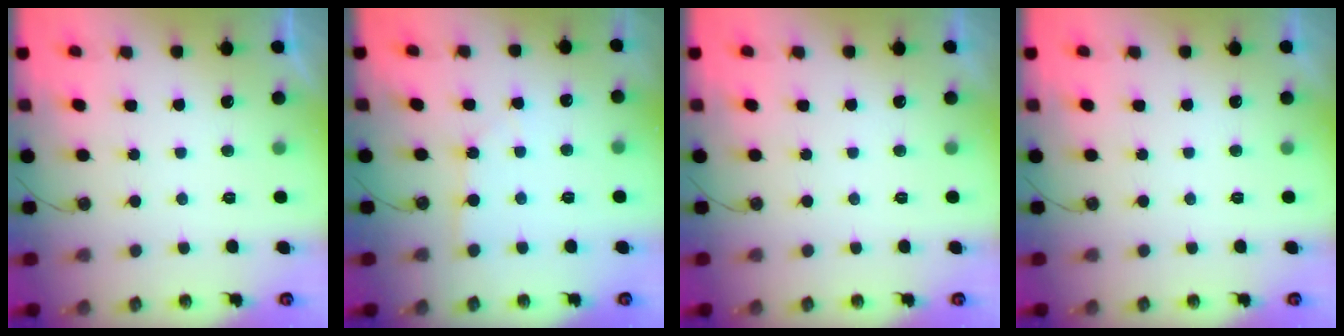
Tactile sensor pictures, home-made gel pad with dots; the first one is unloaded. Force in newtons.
{"total": 2.1, "press": 2.1, "slide": 0.2}
{"total": 0.0}
{"total": 0.0}